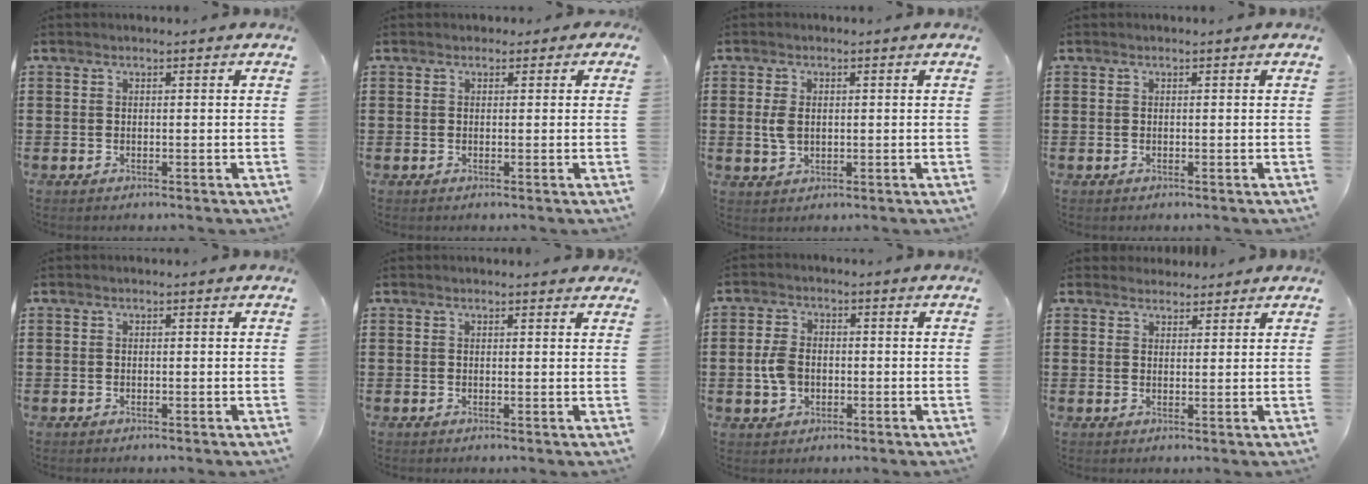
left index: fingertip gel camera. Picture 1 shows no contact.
{"total": 0.9, "force": [0.1, 0.9, 0.3], "torque": [-0.009, 0.007, 0.000]}
{"total": 3.2, "force": [0.3, 2.0, 2.5], "torque": [-0.068, 0.001, 0.000]}
{"total": 0.0}
{"total": 0.0}
{"total": 0.9, "force": [0.9, 0.1, 0.3], "torque": [0.001, -0.003, 0.015]}
{"total": 4.6, "force": [-0.5, 3.3, 3.3], "torque": [-0.095, -0.001, -0.017]}
{"total": 2.3, "force": [2.2, 0.9, -0.1], "torque": [-0.003, 0.002, 0.042]}